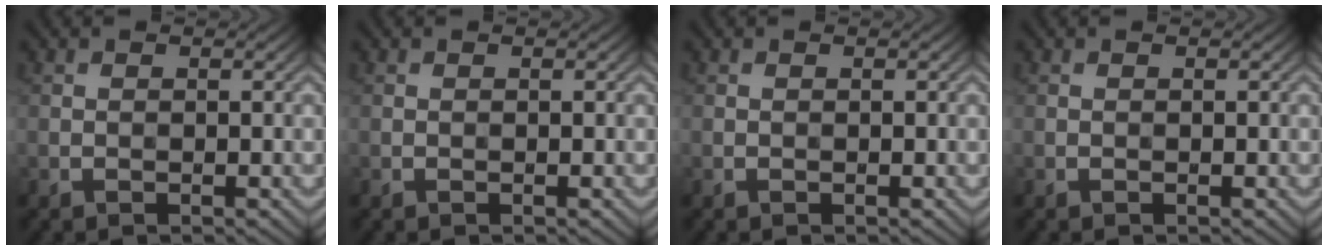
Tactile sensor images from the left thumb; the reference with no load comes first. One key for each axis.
{"total": 0.0}
{"total": 0.0}
{"total": 0.0}